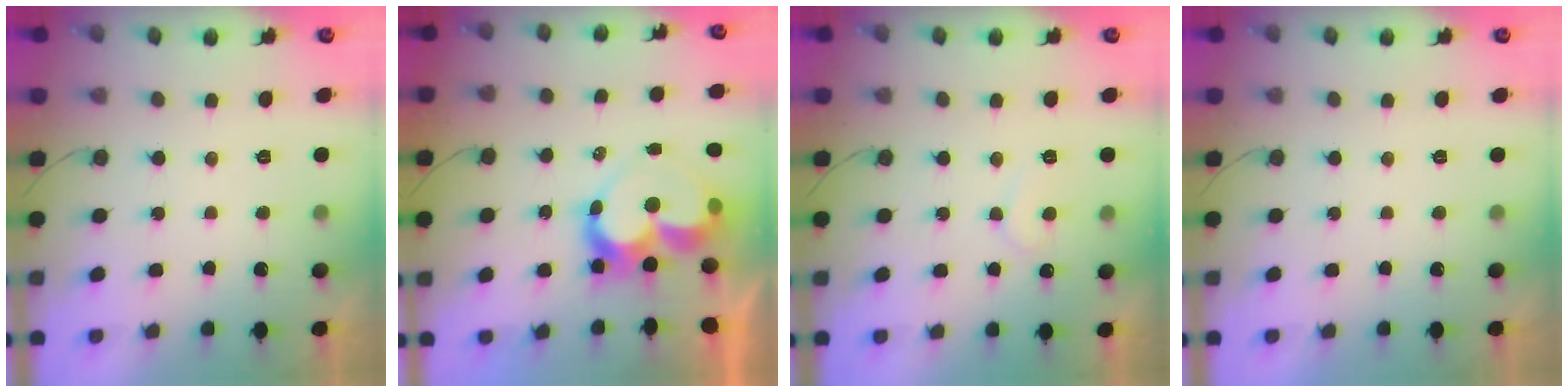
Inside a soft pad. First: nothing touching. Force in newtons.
{"total": 11.5, "press": 11.4, "slide": 0.8}
{"total": 6.3, "press": 6.3, "slide": 0.4}
{"total": 1.7, "press": 1.7, "slide": 0.1}